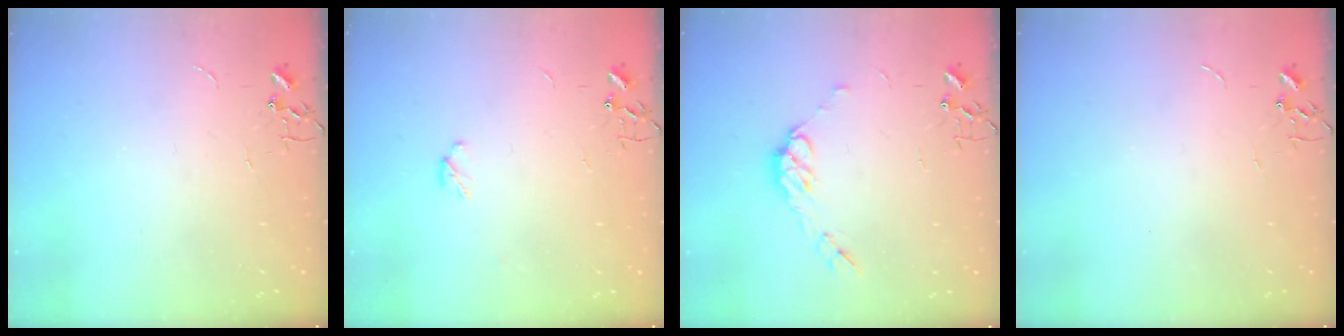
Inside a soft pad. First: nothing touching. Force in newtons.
{"total": 3.5, "press": 3.4, "slide": 0.9}
{"total": 8.2, "press": 8.2, "slide": 0.5}
{"total": 0.0}